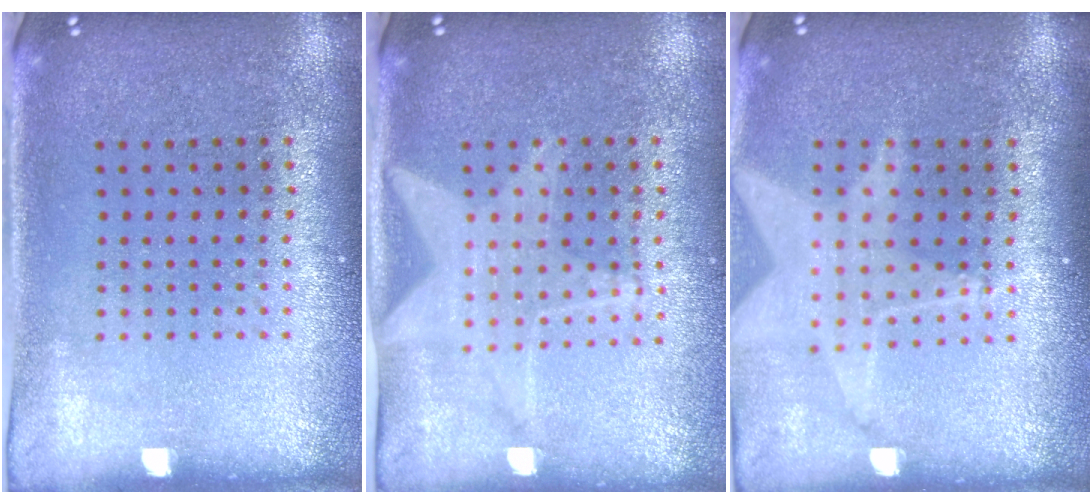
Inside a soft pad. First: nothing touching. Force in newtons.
{"total": 1.4, "press": 1.4, "slide": 0.2}
{"total": 1.8, "press": 1.5, "slide": 1.1}